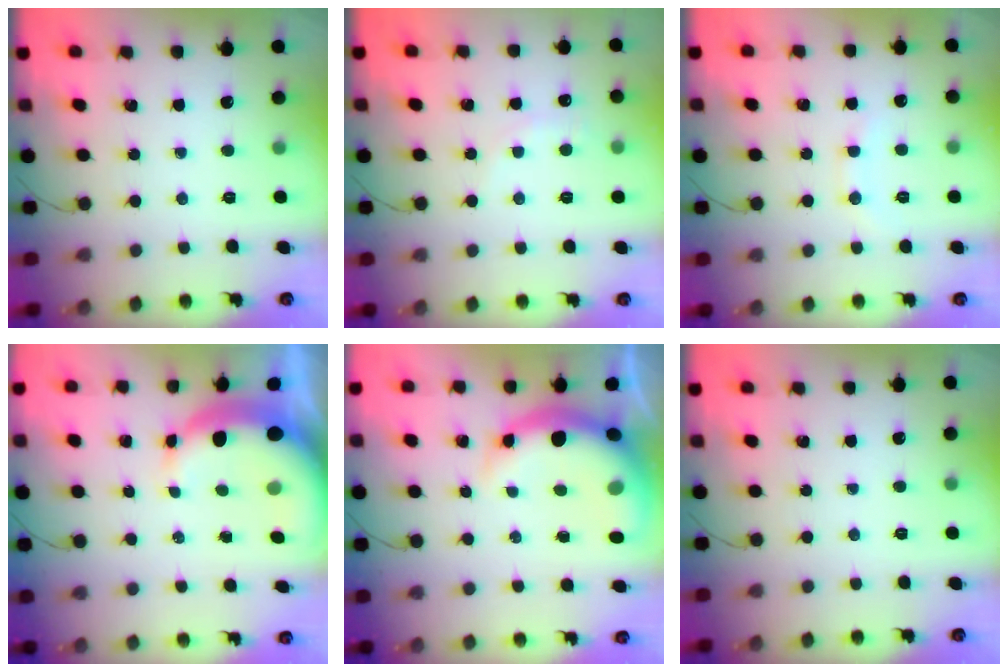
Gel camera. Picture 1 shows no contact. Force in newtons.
{"total": 3.8, "press": 3.6, "slide": 1.2}
{"total": 6.3, "press": 6.2, "slide": 1.0}
{"total": 10.3, "press": 10.1, "slide": 1.8}
{"total": 9.6, "press": 9.3, "slide": 2.5}
{"total": 0.0}